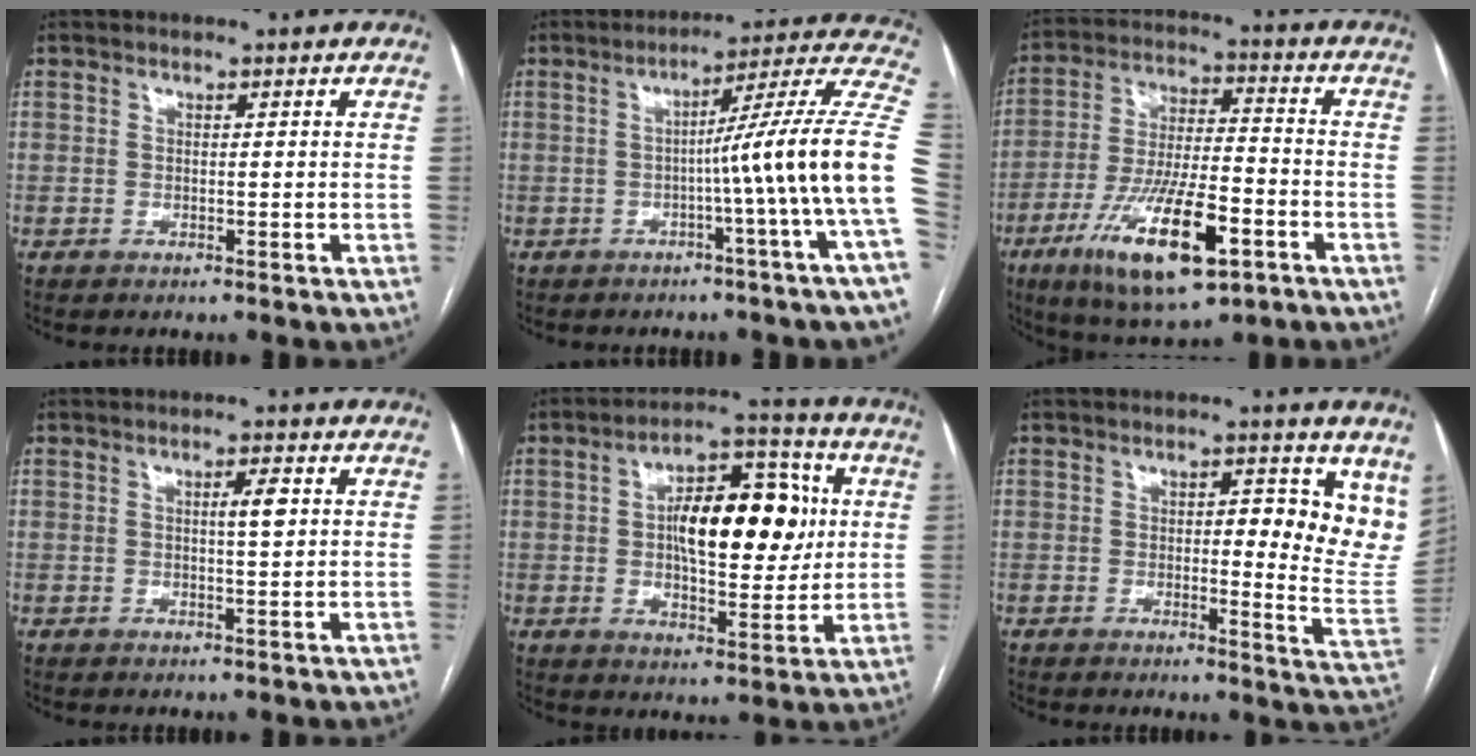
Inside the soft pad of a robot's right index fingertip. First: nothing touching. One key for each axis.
{"total": 16.0, "fx": -2.5, "fy": -3.2, "fz": 15.4, "tx": -0.187, "ty": 0.016, "tz": -0.046}
{"total": 16.8, "fx": -7.8, "fy": 4.3, "fz": 14.2, "tx": -0.280, "ty": -0.017, "tz": -0.128}
{"total": 2.8, "fx": 0.7, "fy": 0.2, "fz": 2.7, "tx": -0.046, "ty": -0.002, "tz": 0.011}
{"total": 14.7, "fx": 2.3, "fy": 6.2, "fz": 13.2, "tx": -0.207, "ty": 0.028, "tz": 0.038}
{"total": 9.7, "fx": 4.5, "fy": 3.2, "fz": 8.0, "tx": -0.077, "ty": -0.024, "tz": 0.043}